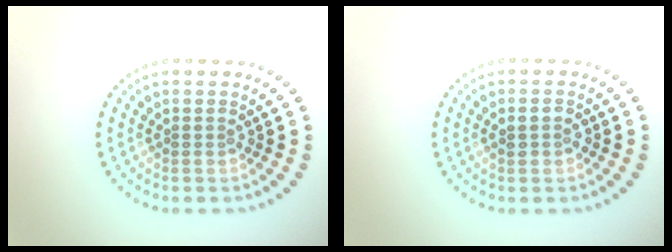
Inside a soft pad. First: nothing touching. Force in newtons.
{"total": 1.5, "press": 1.4, "slide": 0.4}